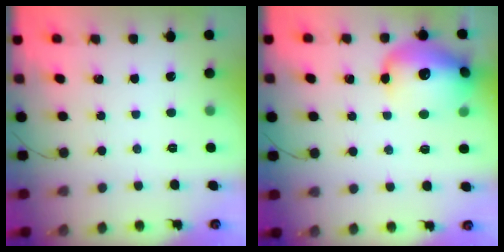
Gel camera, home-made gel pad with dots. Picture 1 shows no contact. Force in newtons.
{"total": 17.8, "press": 17.6, "slide": 2.4}